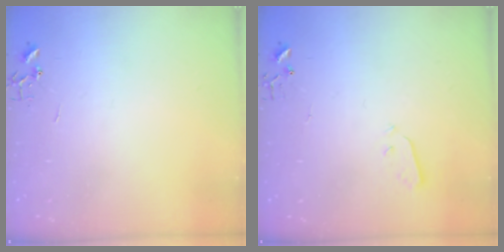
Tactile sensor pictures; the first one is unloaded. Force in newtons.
{"total": 3.0, "press": 3.0, "slide": 0.3}